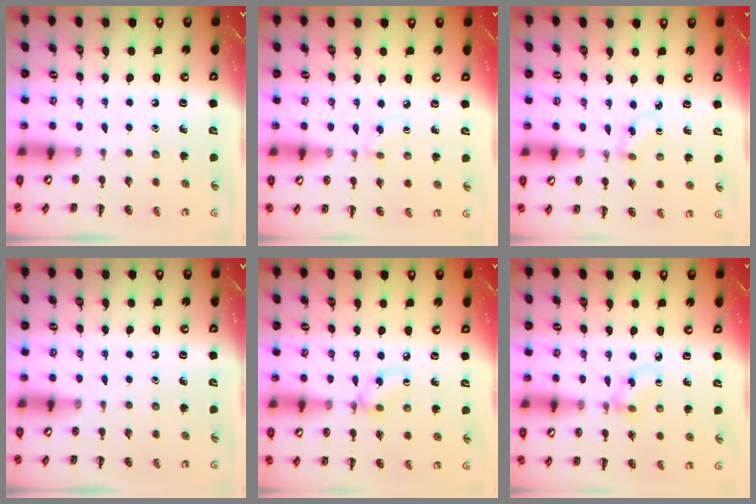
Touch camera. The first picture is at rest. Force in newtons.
{"total": 2.0, "press": 1.7, "slide": 1.0}
{"total": 1.9, "press": 1.7, "slide": 0.9}
{"total": 0.0}
{"total": 3.3, "press": 3.3, "slide": 0.3}
{"total": 2.9, "press": 2.9, "slide": 0.7}